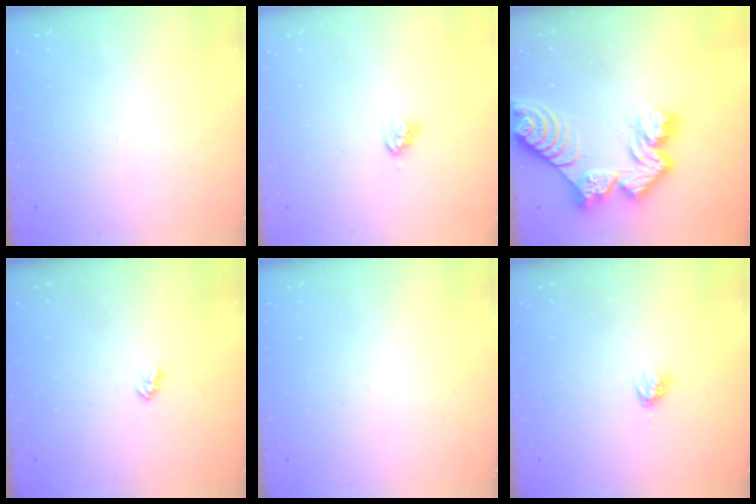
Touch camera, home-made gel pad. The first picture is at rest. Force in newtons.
{"total": 4.6, "press": 4.6, "slide": 0.3}
{"total": 15.1, "press": 15.0, "slide": 1.4}
{"total": 2.0, "press": 2.0, "slide": 0.3}
{"total": 0.0}
{"total": 3.8, "press": 3.8, "slide": 0.4}